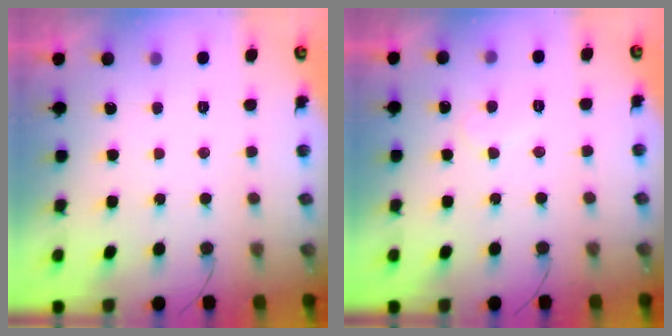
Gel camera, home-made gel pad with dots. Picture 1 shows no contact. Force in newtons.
{"total": 6.2, "press": 6.2, "slide": 0.4}